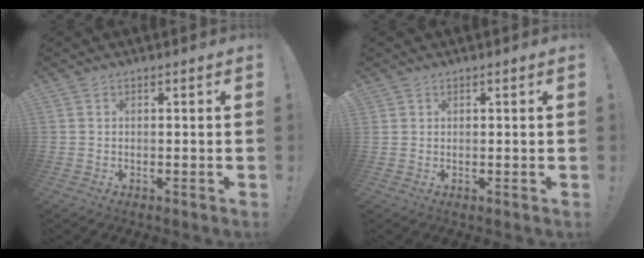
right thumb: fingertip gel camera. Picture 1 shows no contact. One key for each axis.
{"total": 0.7, "fx": 0.5, "fy": 0.5, "fz": 0.1, "tx": 0.007, "ty": -0.004, "tz": 0.009}